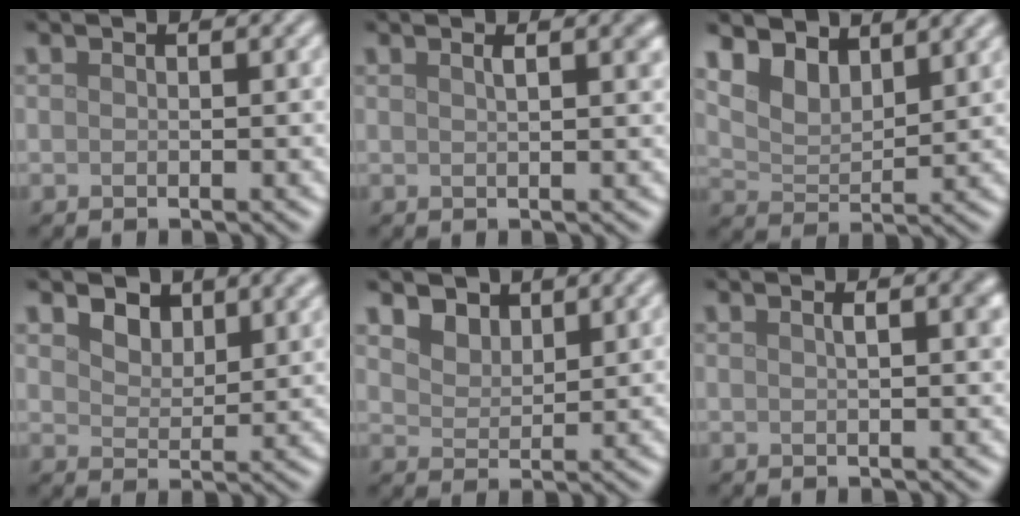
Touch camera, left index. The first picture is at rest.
{"total": 2.3, "force": [1.1, 0.8, 1.8], "torque": [-0.010, 0.010, 0.012]}
{"total": 5.9, "force": [4.7, 2.7, 2.5], "torque": [-0.070, -0.005, 0.082]}
{"total": 3.2, "force": [2.4, 1.7, 1.3], "torque": [-0.035, -0.003, 0.036]}
{"total": 3.0, "force": [2.5, 1.5, 0.9], "torque": [-0.032, -0.012, 0.055]}
{"total": 2.3, "force": [0.8, 0.8, 2.0], "torque": [-0.015, 0.009, 0.008]}